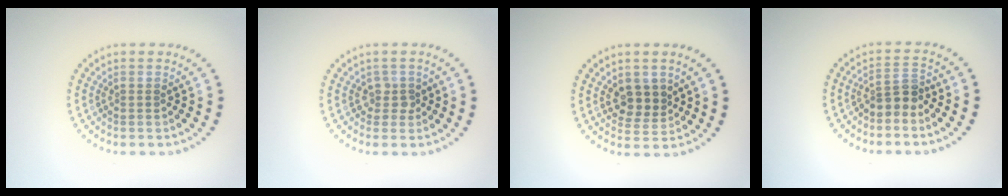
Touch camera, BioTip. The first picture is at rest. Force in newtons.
{"total": 1.3, "press": 1.1, "slide": 0.7}
{"total": 2.7, "press": 2.5, "slide": 1.1}
{"total": 2.2, "press": 1.8, "slide": 1.4}